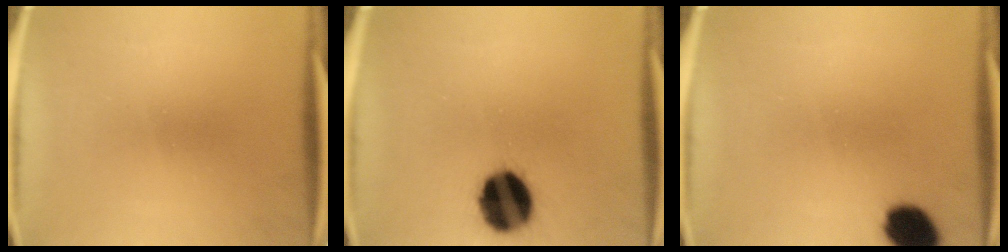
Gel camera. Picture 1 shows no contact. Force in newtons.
{"total": 14.7}
{"total": 8.7}